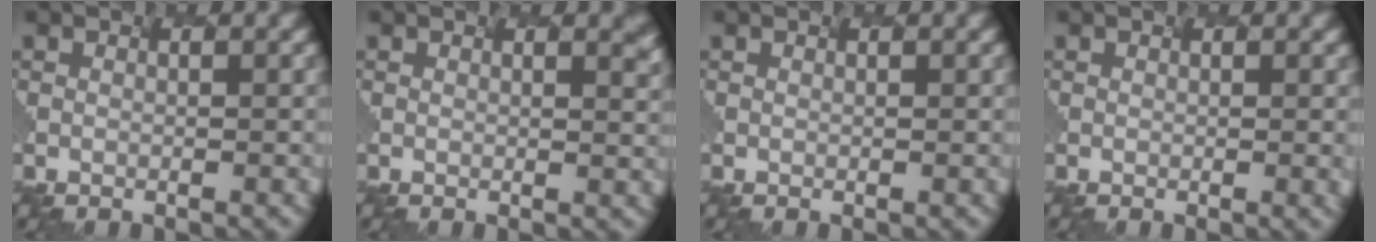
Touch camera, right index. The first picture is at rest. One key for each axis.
{"total": 1.4, "fx": 1.0, "fy": 0.5, "fz": 0.8, "tx": 0.004, "ty": -0.001, "tz": 0.012}
{"total": 0.0}
{"total": 1.0, "fx": 0.1, "fy": 0.2, "fz": 0.9, "tx": -0.007, "ty": -0.003, "tz": 0.005}